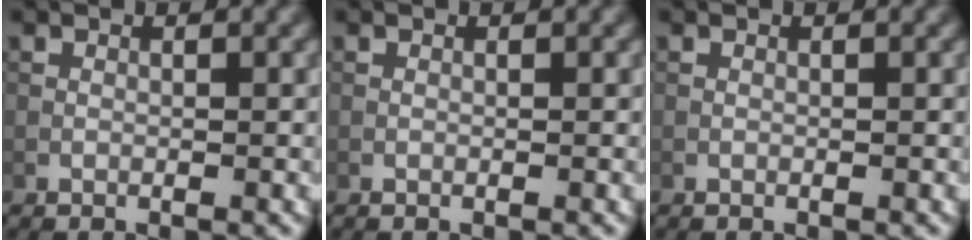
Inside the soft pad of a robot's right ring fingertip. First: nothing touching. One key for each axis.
{"total": 0.0}
{"total": 0.0}